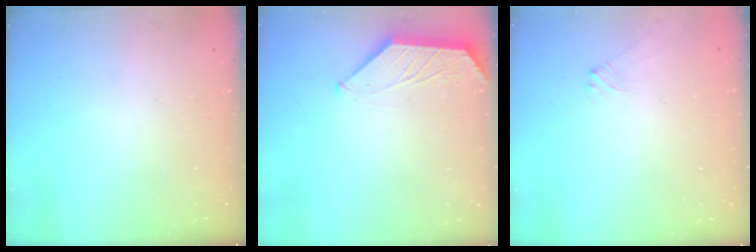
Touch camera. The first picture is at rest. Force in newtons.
{"total": 1.2, "press": 1.1, "slide": 0.3}
{"total": 0.7, "press": 0.6, "slide": 0.3}